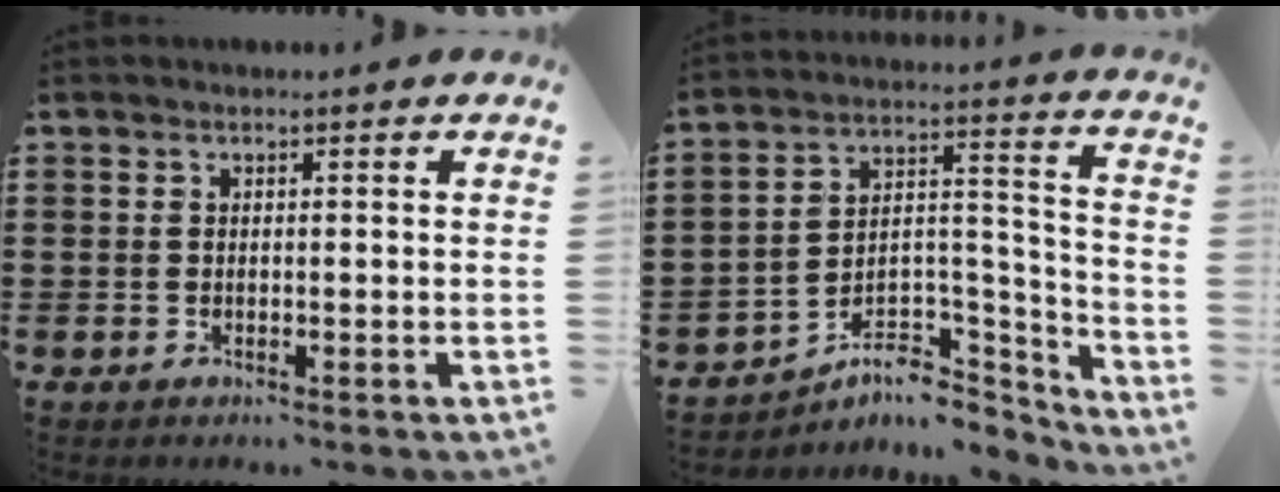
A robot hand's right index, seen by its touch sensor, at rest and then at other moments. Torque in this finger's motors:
{"motor_torque": [-1.66, 0.48, -1.05, -0.21]}